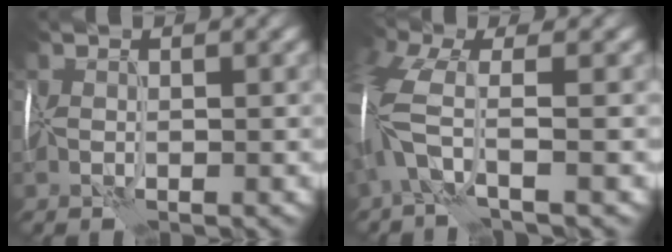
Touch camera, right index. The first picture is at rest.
{"total": 5.3, "force": [-1.0, 2.0, 4.8], "torque": [-0.131, 0.015, -0.040]}